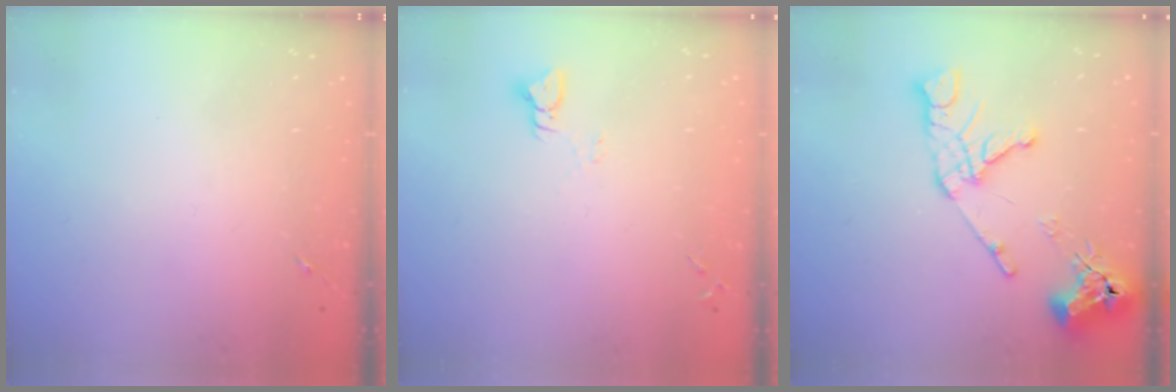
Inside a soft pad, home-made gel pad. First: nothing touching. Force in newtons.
{"total": 2.9, "press": 2.9, "slide": 0.2}
{"total": 14.1, "press": 14.0, "slide": 1.6}